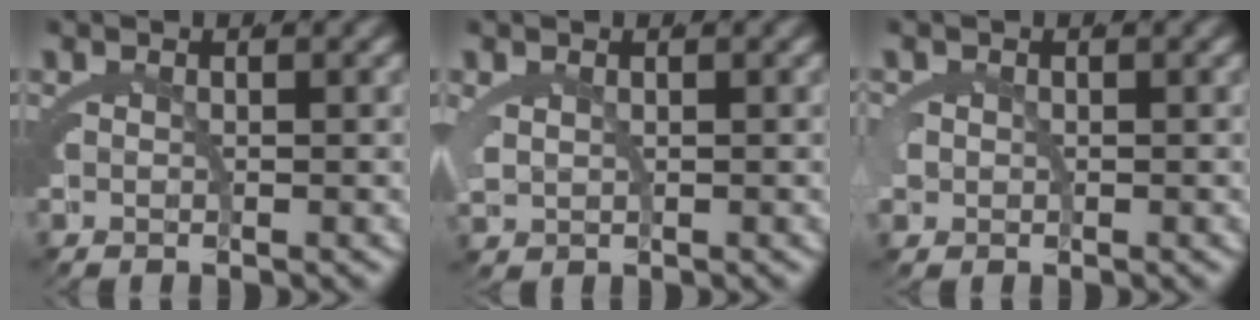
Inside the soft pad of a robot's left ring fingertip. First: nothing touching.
{"total": 1.6, "force": [0.8, 1.1, 0.9], "torque": [-0.038, -0.012, 0.028]}
{"total": 1.7, "force": [0.0, 1.5, 0.7], "torque": [-0.028, -0.009, 0.004]}